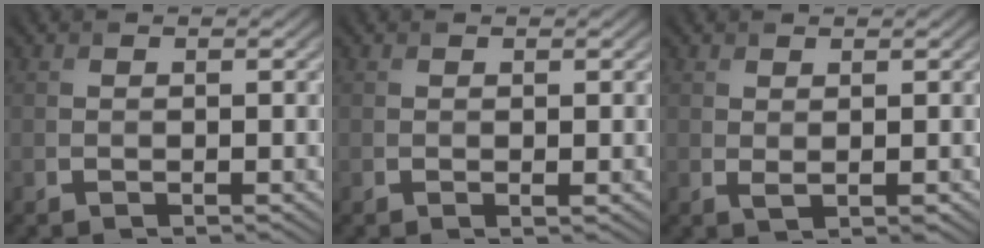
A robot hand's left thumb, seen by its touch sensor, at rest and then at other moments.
{"total": 0.0}
{"total": 1.2, "force": [0.5, 0.3, 1.1], "torque": [-0.023, -0.003, 0.013]}